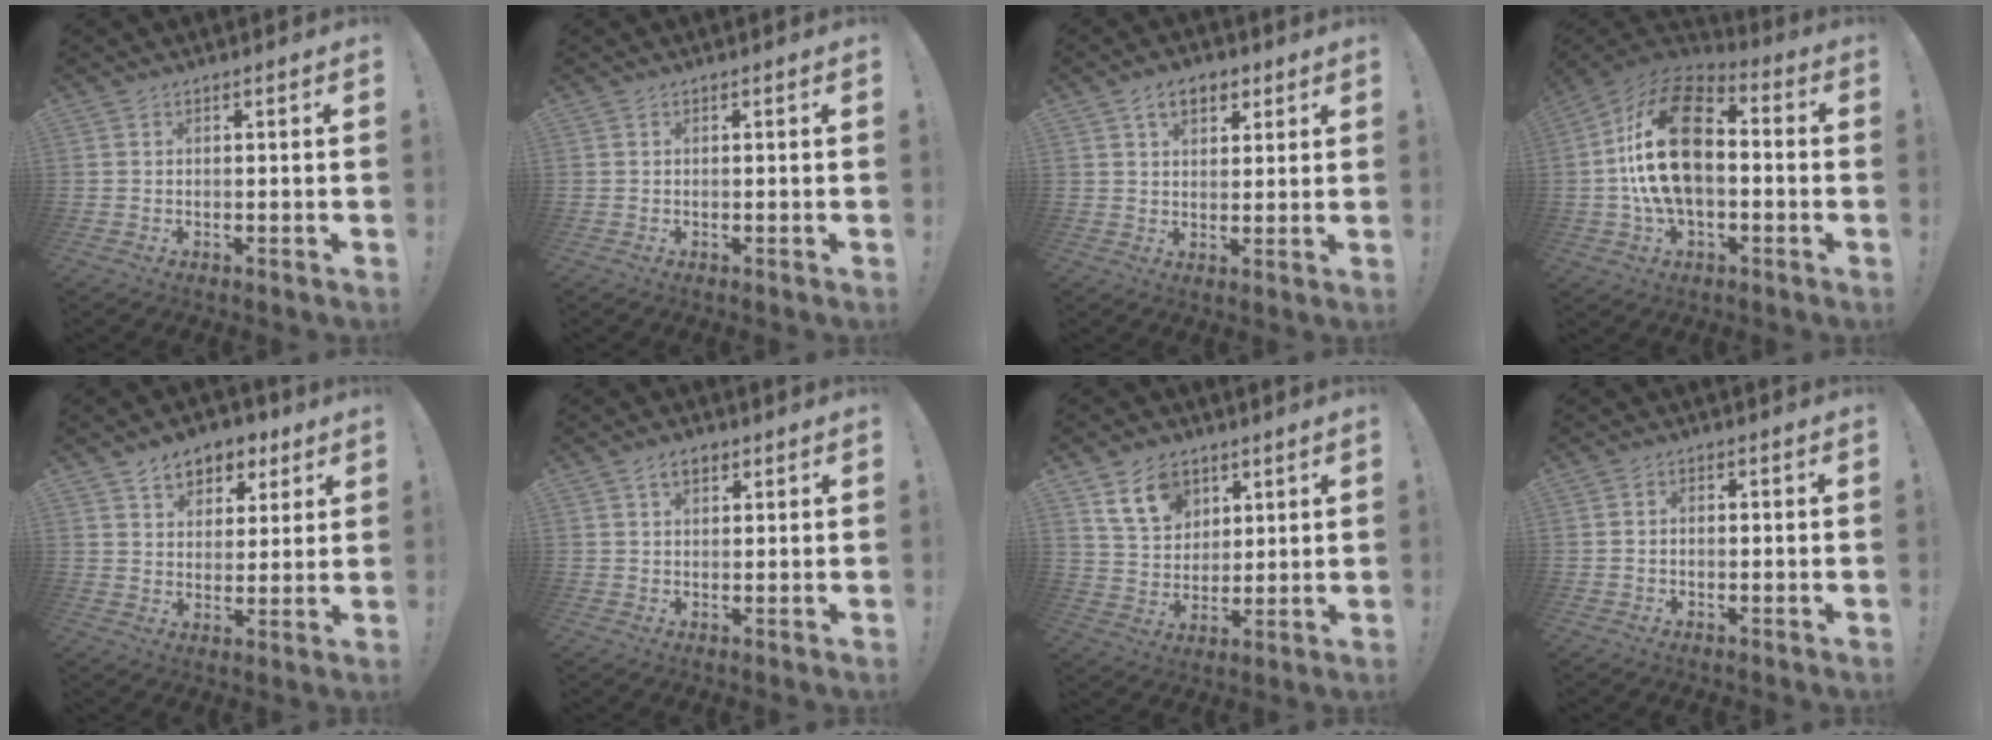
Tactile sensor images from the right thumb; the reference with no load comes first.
{"total": 0.0}
{"total": 7.2, "force": [3.5, 4.8, 4.1], "torque": [-0.052, -0.004, 0.063]}
{"total": 23.7, "force": [1.0, 14.4, 18.8], "torque": [-0.356, 0.025, 0.021]}
{"total": 8.3, "force": [5.1, 5.9, 2.9], "torque": [-0.031, -0.032, 0.093]}
{"total": 3.9, "force": [1.9, 2.4, 2.4], "torque": [-0.030, -0.003, 0.032]}
{"total": 12.4, "force": [6.8, 8.8, 5.4], "torque": [-0.094, -0.022, 0.134]}
{"total": 1.6, "force": [-0.8, 1.0, 0.9], "torque": [-0.023, 0.008, -0.013]}